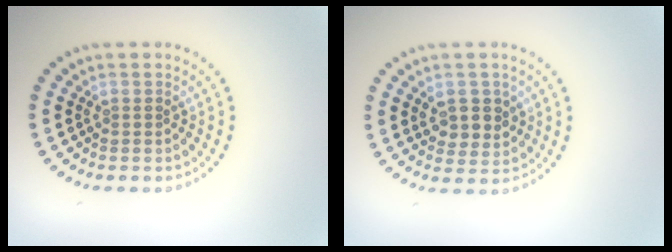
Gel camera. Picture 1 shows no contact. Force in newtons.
{"total": 2.8, "press": 2.7, "slide": 0.8}